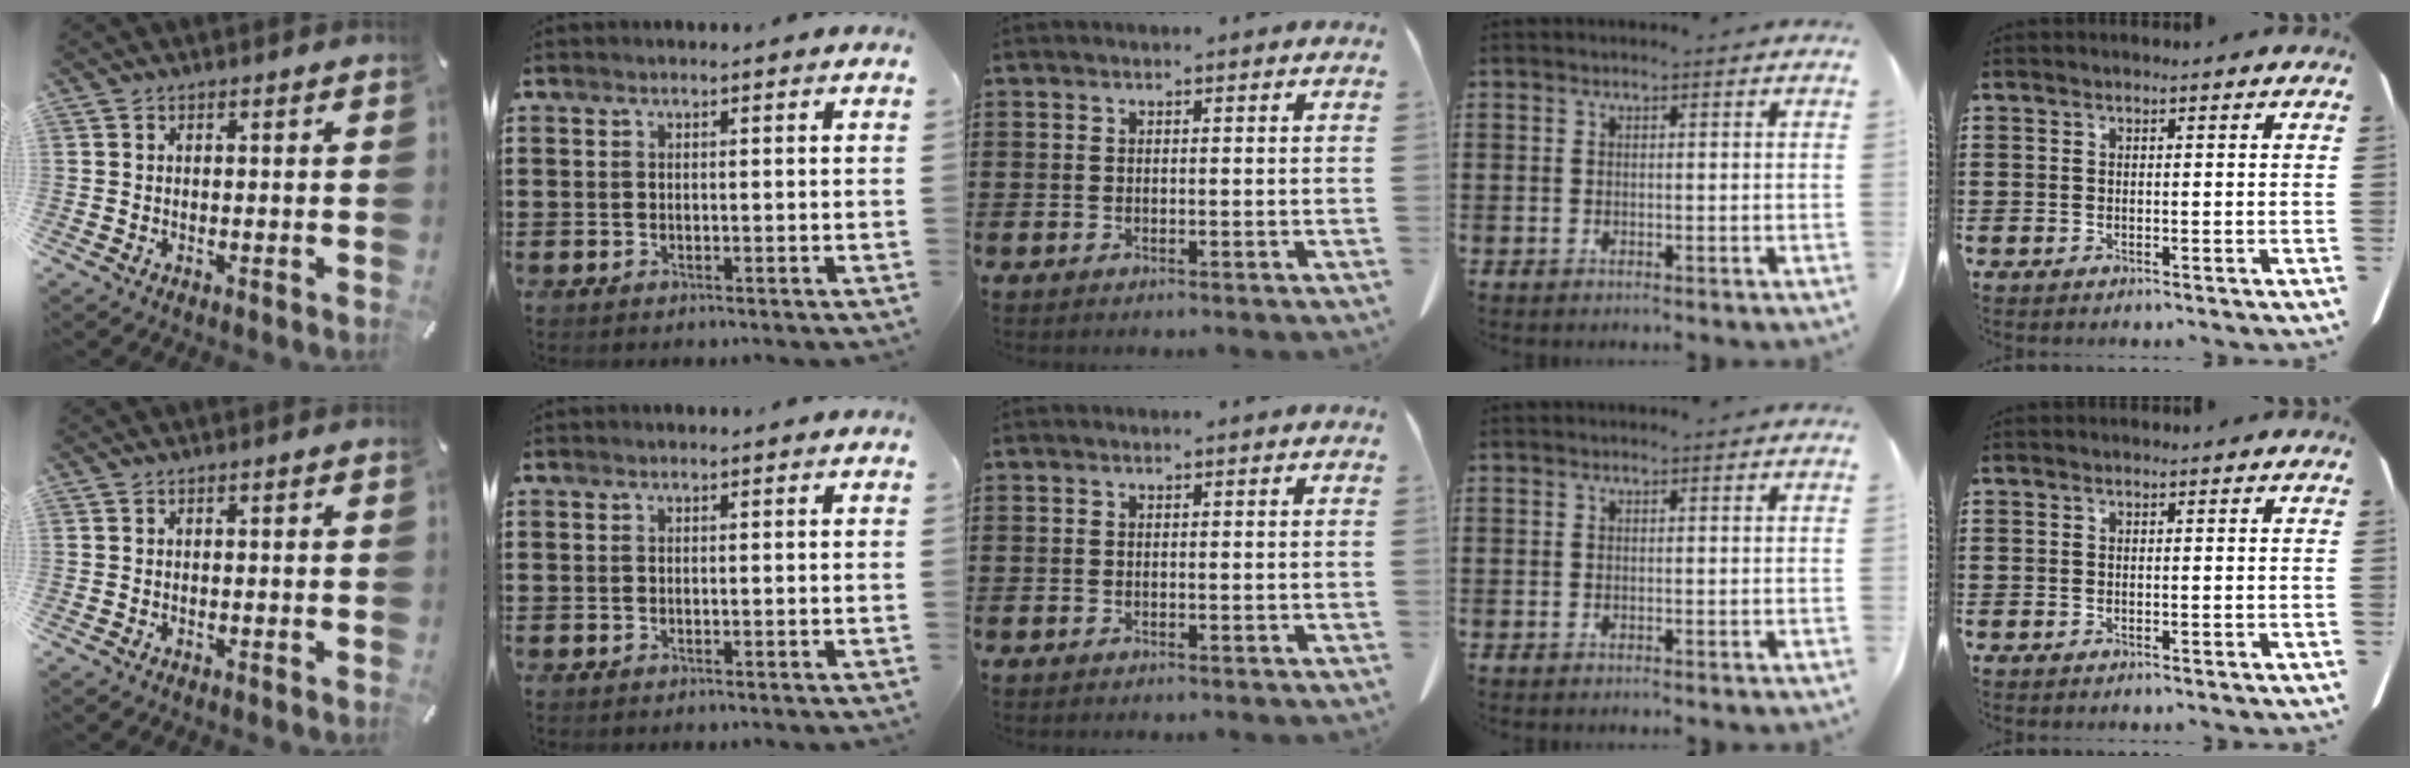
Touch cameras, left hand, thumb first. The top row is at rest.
{}